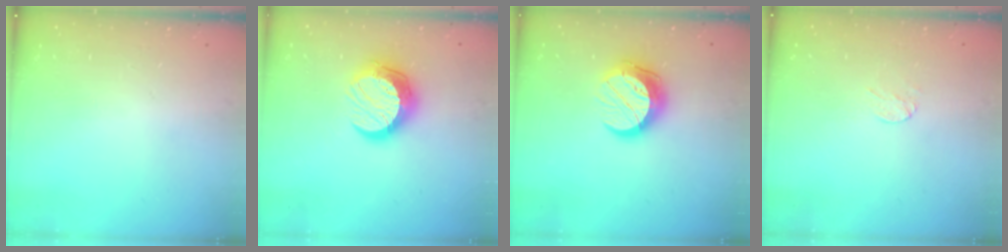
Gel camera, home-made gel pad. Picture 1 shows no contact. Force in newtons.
{"total": 12.3, "press": 12.2, "slide": 1.0}
{"total": 12.2, "press": 12.2, "slide": 0.9}
{"total": 3.0, "press": 3.0, "slide": 0.2}